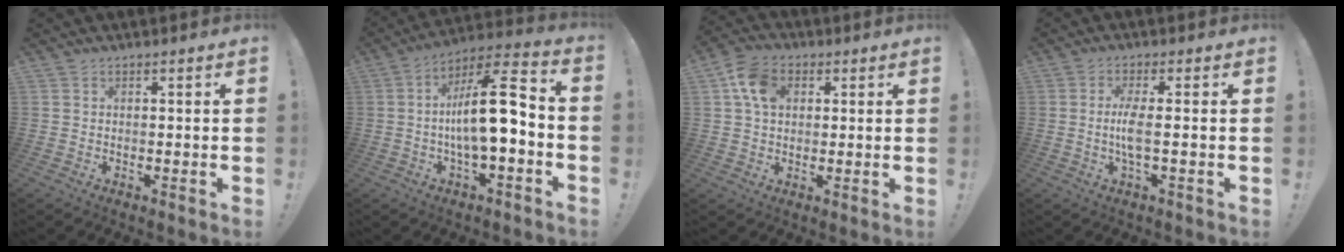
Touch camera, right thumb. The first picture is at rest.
{"total": 17.4, "force": [-1.8, 5.2, 16.5], "torque": [-0.264, 0.014, -0.032]}
{"total": 9.4, "force": [2.8, 7.0, 5.7], "torque": [-0.098, 0.011, 0.057]}
{"total": 5.9, "force": [-0.6, 0.3, 5.9], "torque": [-0.121, -0.009, -0.015]}